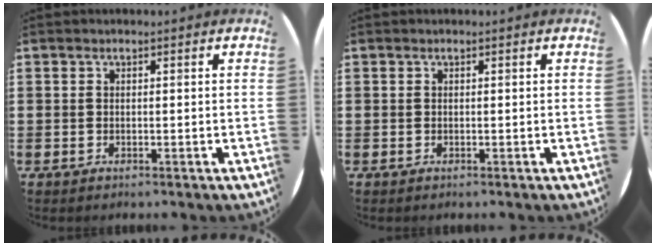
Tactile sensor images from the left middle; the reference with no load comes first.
{"total": 0.0}